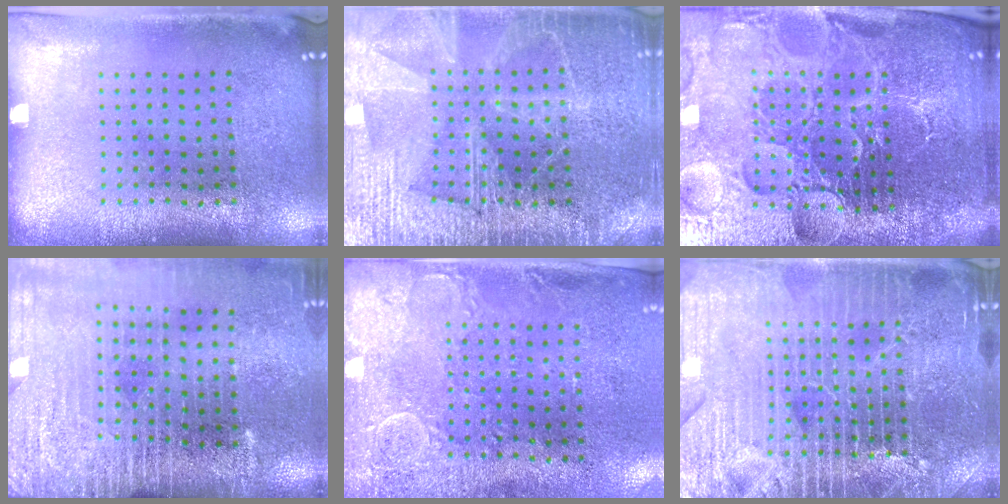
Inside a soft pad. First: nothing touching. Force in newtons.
{"total": 6.1, "press": 6.0, "slide": 0.8}
{"total": 6.5, "press": 5.8, "slide": 3.0}
{"total": 4.1, "press": 3.5, "slide": 2.0}
{"total": 3.0, "press": 2.2, "slide": 2.0}
{"total": 7.2, "press": 7.1, "slide": 1.0}